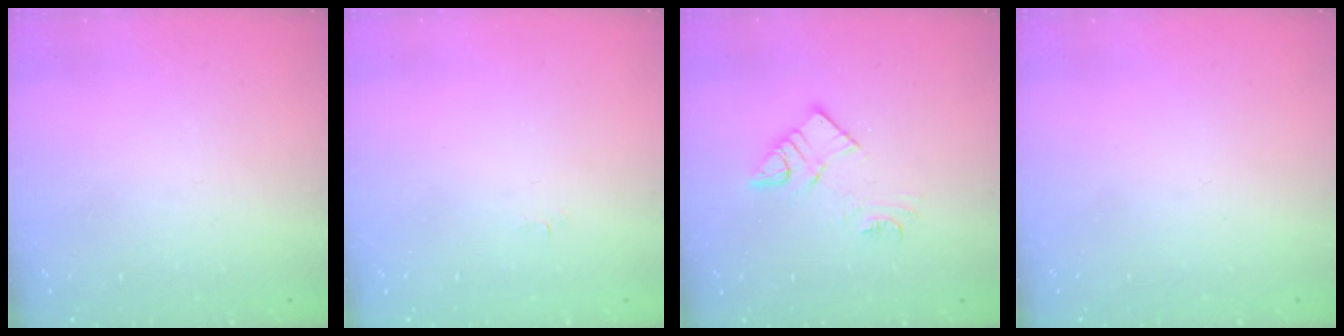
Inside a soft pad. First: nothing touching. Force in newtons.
{"total": 2.5, "press": 2.5, "slide": 0.3}
{"total": 9.7, "press": 9.6, "slide": 0.6}
{"total": 0.0}